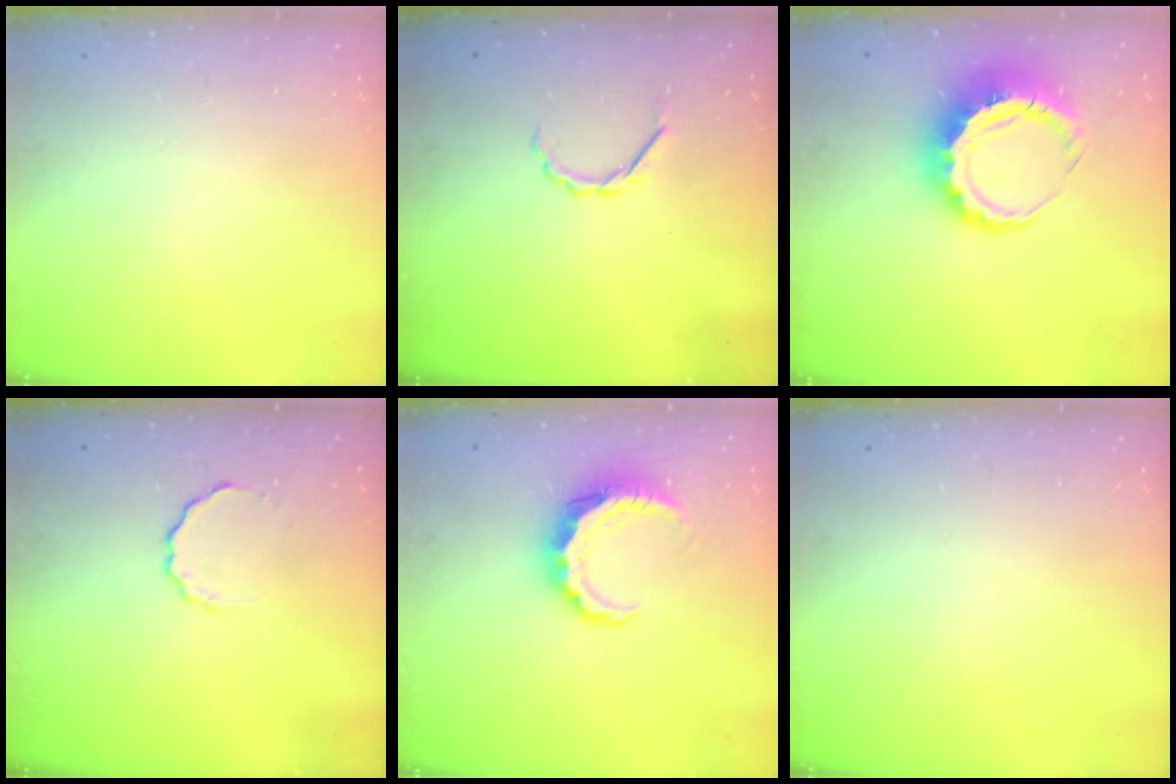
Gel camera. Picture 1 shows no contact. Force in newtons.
{"total": 2.4, "press": 2.2, "slide": 0.8}
{"total": 8.4, "press": 8.2, "slide": 1.7}
{"total": 4.3, "press": 4.2, "slide": 0.9}
{"total": 8.0, "press": 8.0, "slide": 0.7}
{"total": 0.0}